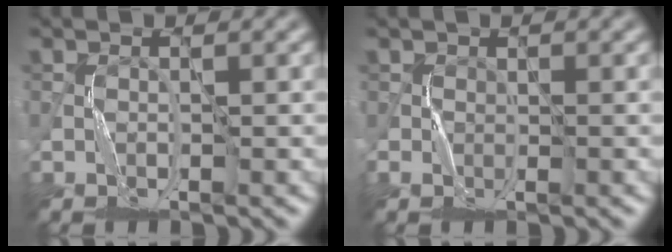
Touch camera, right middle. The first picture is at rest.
{"total": 0.8, "force": [0.0, 0.5, -0.5], "torque": [0.010, -0.002, 0.001]}